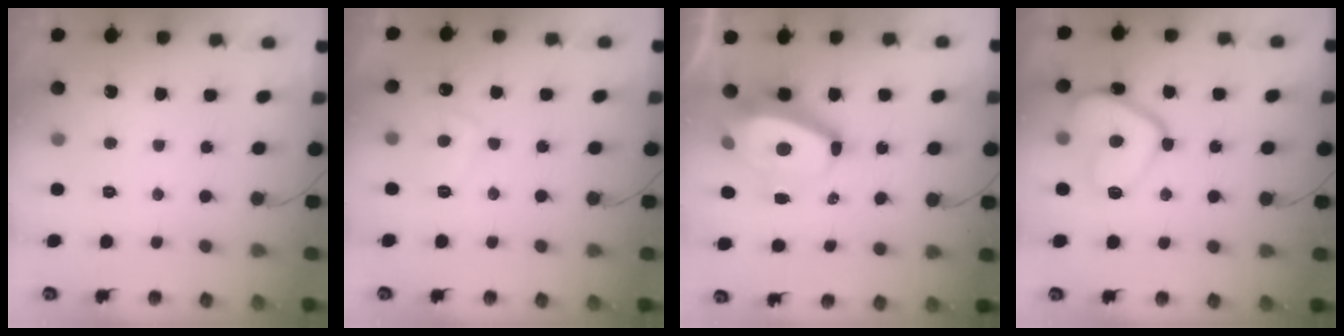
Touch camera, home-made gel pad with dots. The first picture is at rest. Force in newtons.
{"total": 3.9, "press": 3.8, "slide": 0.8}
{"total": 10.7, "press": 10.2, "slide": 3.1}
{"total": 14.0, "press": 13.9, "slide": 0.9}